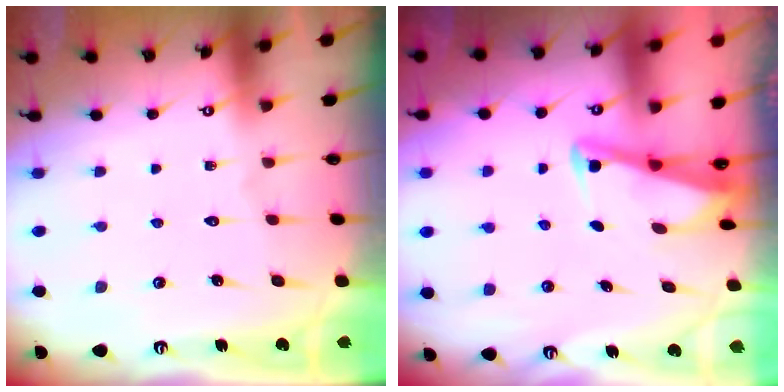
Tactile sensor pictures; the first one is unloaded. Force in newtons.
{"total": 2.8, "press": 2.8, "slide": 0.3}